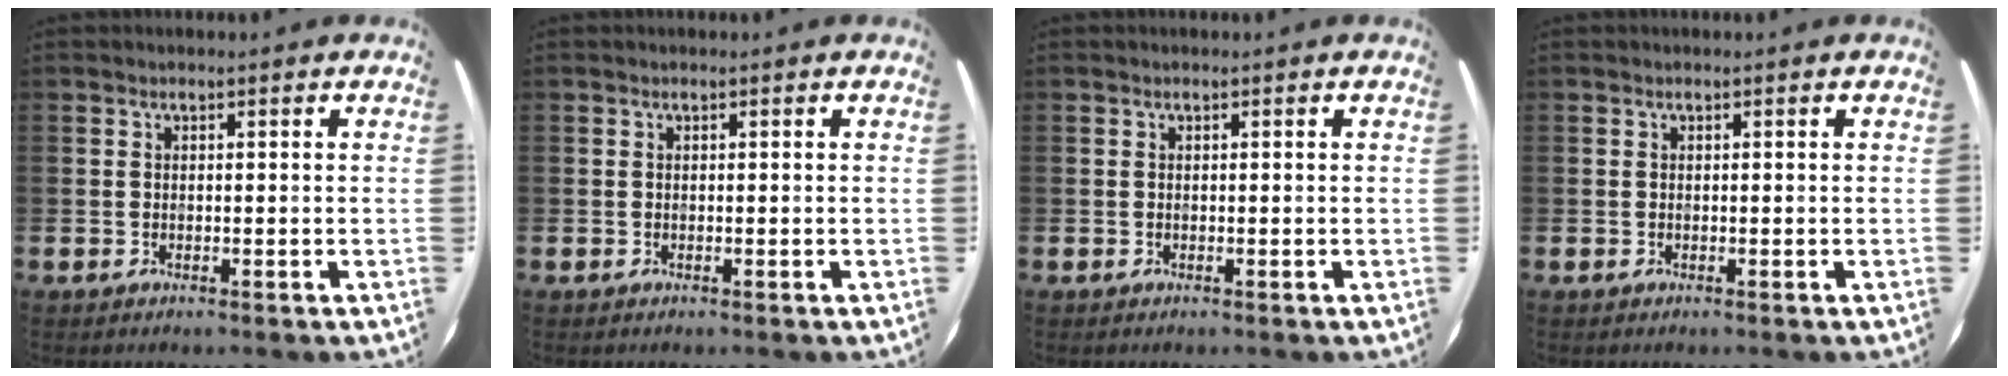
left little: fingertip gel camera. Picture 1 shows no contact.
{"total": 0.0}
{"total": 0.0}
{"total": 0.0}